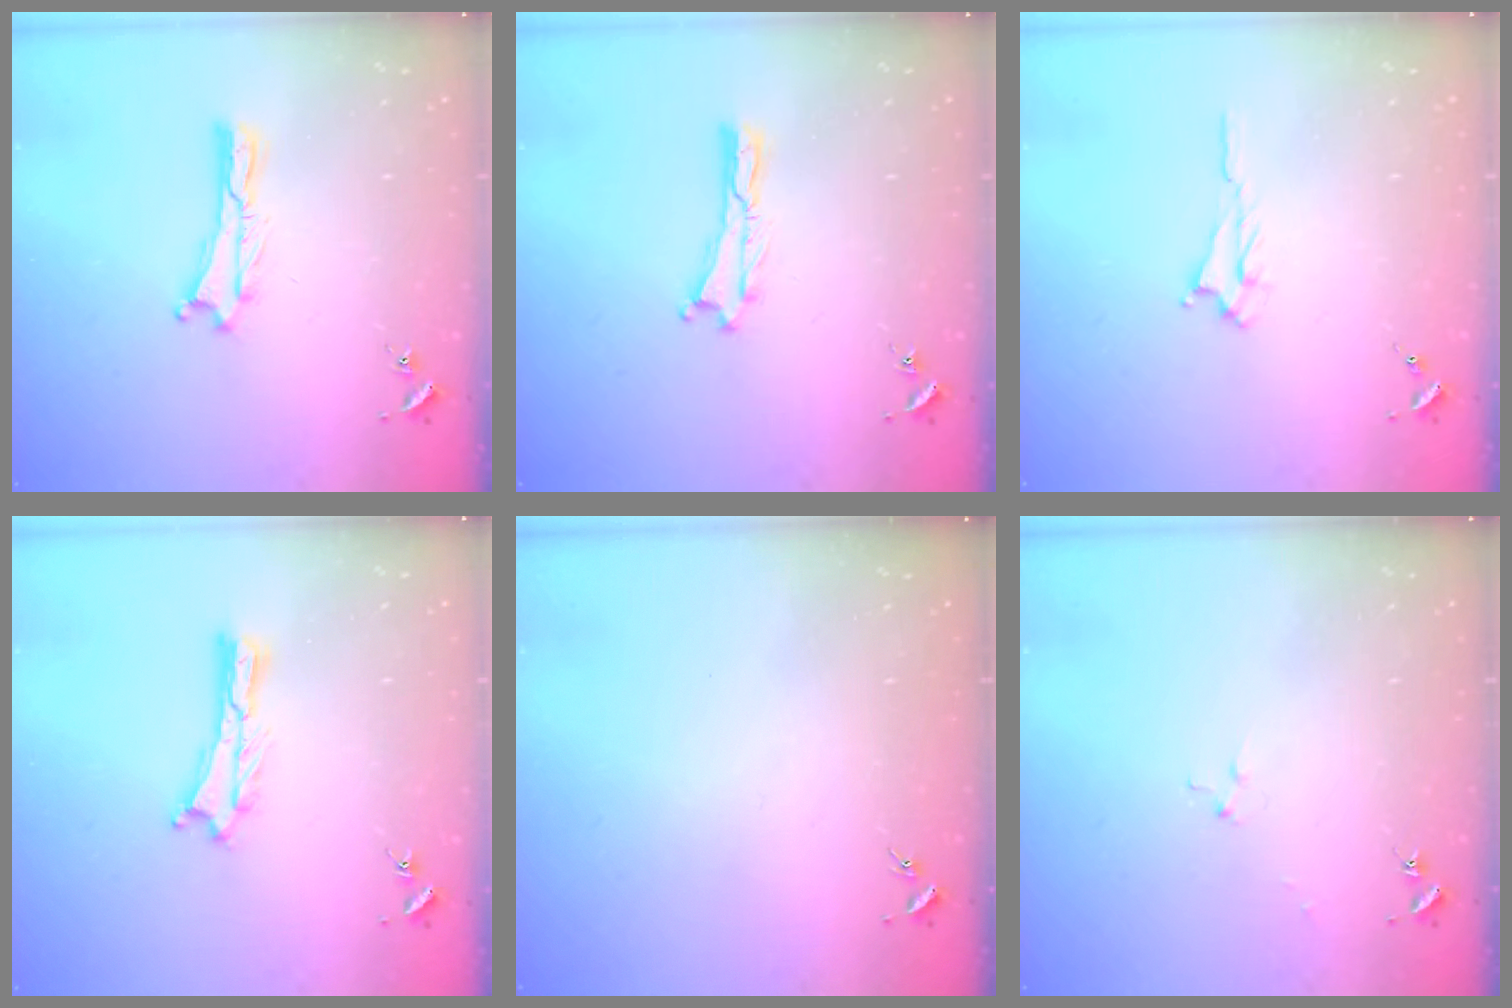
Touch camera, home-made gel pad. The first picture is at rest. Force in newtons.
{"total": 0.0}
{"total": 1.6, "press": 1.5, "slide": 0.4}
{"total": 0.6, "press": 0.6, "slide": 0.2}
{"total": 0.0}
{"total": 2.5, "press": 2.5, "slide": 0.3}